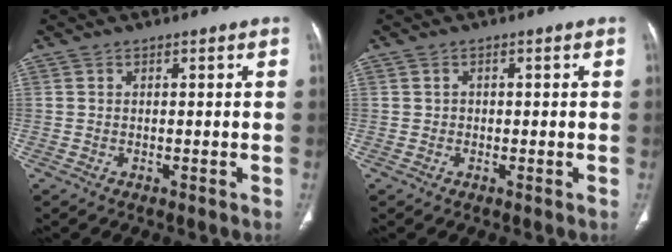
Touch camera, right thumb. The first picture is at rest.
{"total": 0.9, "force": [-0.1, 0.9, 0.1], "torque": [0.004, 0.004, -0.003]}